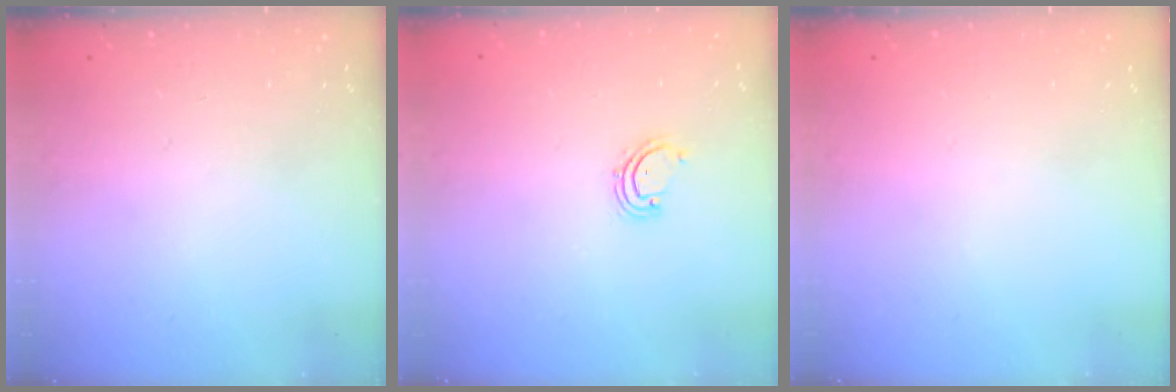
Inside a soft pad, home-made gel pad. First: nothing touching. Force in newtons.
{"total": 2.6, "press": 2.6, "slide": 0.3}
{"total": 0.0}